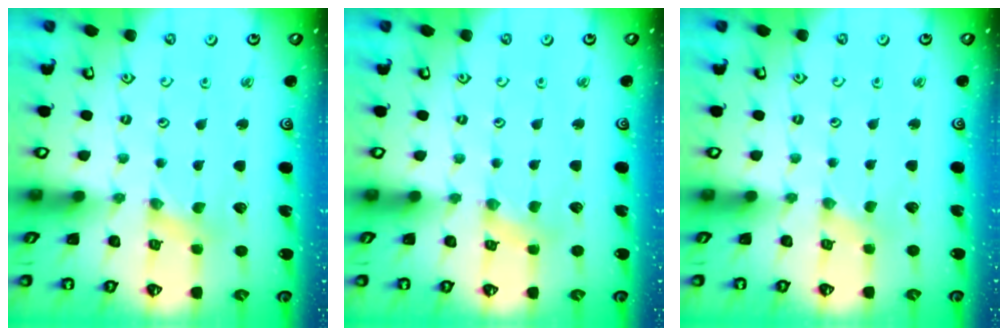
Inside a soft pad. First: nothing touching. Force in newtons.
{"total": 2.8, "press": 2.7, "slide": 0.4}
{"total": 0.0}